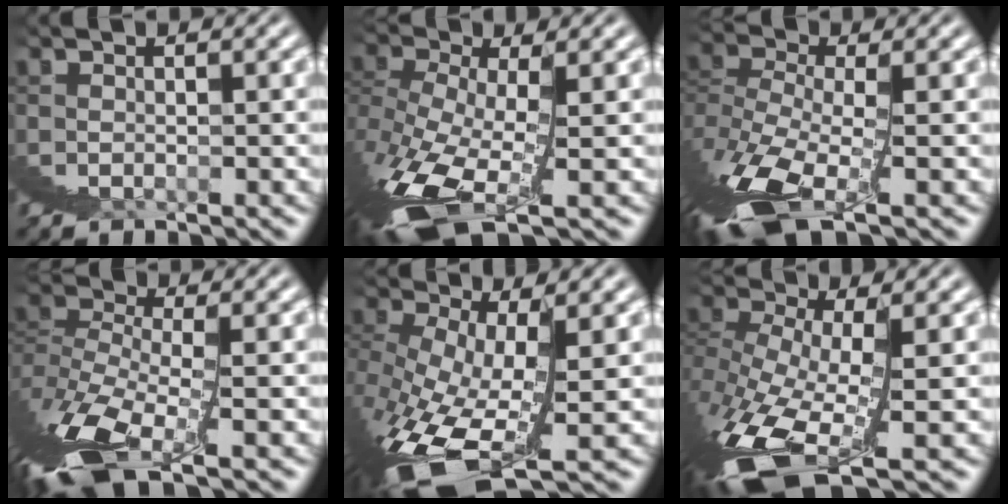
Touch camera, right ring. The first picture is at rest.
{"total": 4.4, "force": [-1.3, 0.6, 4.2], "torque": [-0.075, -0.017, 0.000]}
{"total": 3.9, "force": [-0.1, 0.3, 3.9], "torque": [-0.069, -0.006, 0.008]}
{"total": 3.7, "force": [0.3, -0.1, 3.7], "torque": [-0.061, 0.001, 0.010]}
{"total": 7.1, "force": [-1.6, 2.2, 6.6], "torque": [-0.119, -0.026, 0.004]}
{"total": 6.2, "force": [-3.2, 1.2, 5.2], "torque": [-0.101, -0.028, -0.025]}